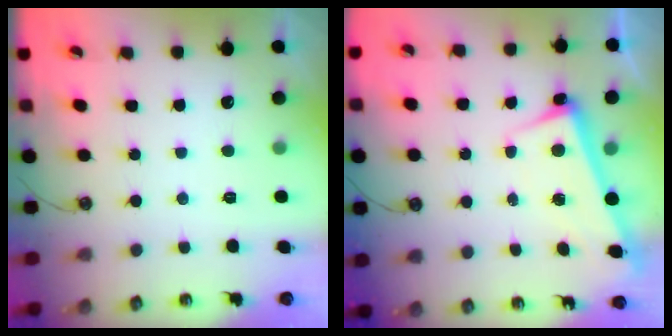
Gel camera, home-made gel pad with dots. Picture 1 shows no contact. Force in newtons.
{"total": 2.6, "press": 2.4, "slide": 0.9}